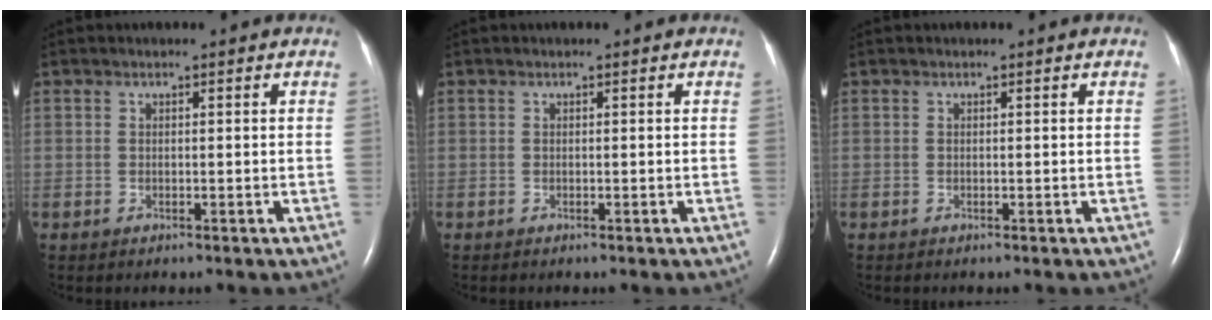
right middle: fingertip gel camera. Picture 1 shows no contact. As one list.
[{"total": 0.0}, {"total": 0.0}]